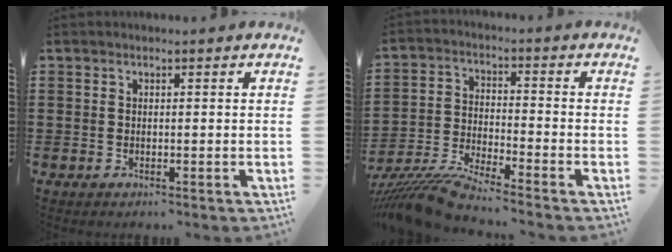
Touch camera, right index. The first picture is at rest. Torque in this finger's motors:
{"motor_torque": [0.81, 0.96, -0.04, -0.05]}